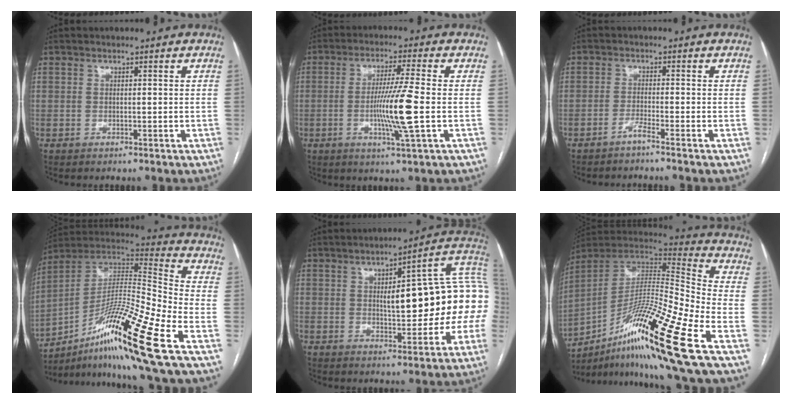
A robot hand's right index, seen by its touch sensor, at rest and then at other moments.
{"total": 9.2, "force": [-1.6, -1.1, 9.0], "torque": [-0.169, -0.014, -0.030]}
{"total": 2.1, "force": [-1.7, -0.8, 0.9], "torque": [-0.021, 0.002, -0.036]}
{"total": 22.2, "force": [-11.7, -0.2, 18.9], "torque": [-0.321, -0.005, -0.204]}
{"total": 19.2, "force": [1.0, 5.0, 18.5], "torque": [-0.221, 0.040, 0.019]}
{"total": 24.8, "force": [-12.8, 0.0, 21.2], "torque": [-0.353, -0.016, -0.223]}